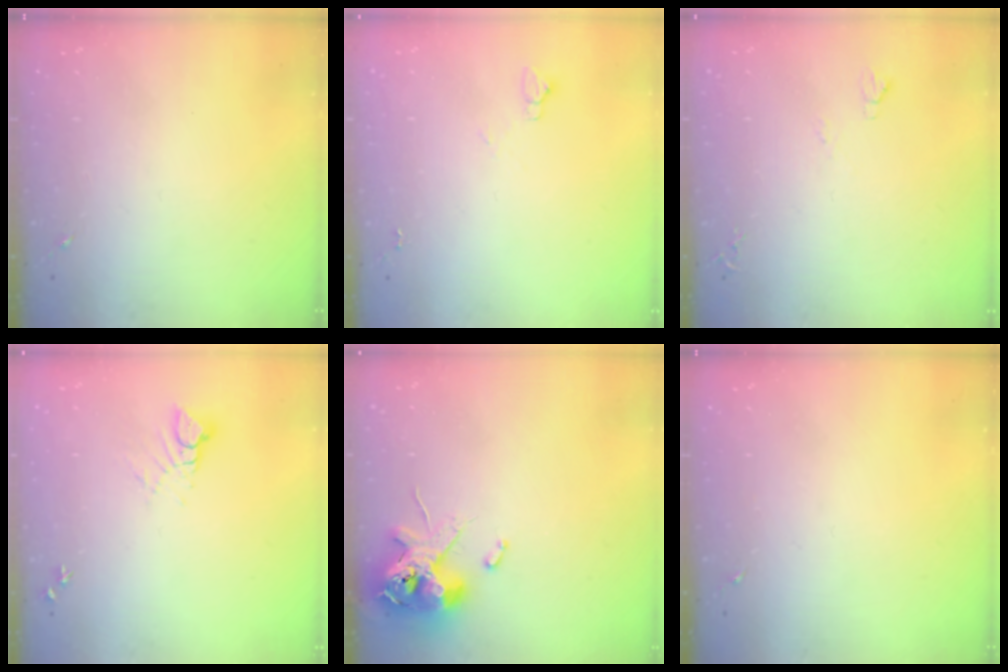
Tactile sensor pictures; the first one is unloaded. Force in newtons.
{"total": 3.5, "press": 3.5, "slide": 0.4}
{"total": 4.0, "press": 4.0, "slide": 0.6}
{"total": 4.4, "press": 4.4, "slide": 0.1}
{"total": 12.2, "press": 12.1, "slide": 2.0}
{"total": 0.0}